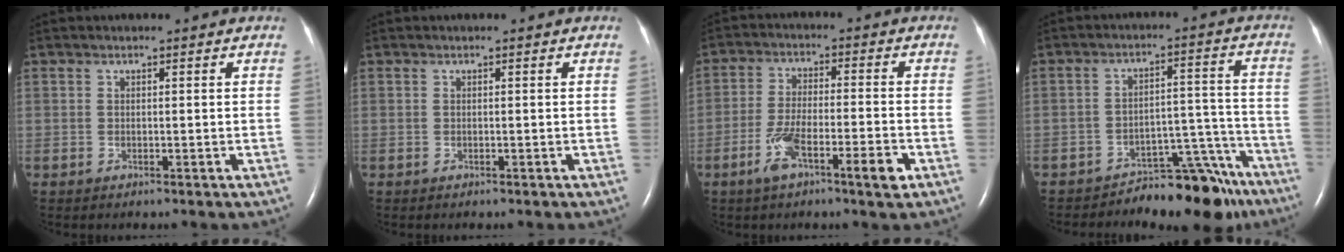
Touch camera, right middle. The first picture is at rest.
{"total": 0.0}
{"total": 8.3, "force": [-4.2, 1.1, 7.1], "torque": [-0.138, -0.002, -0.071]}
{"total": 10.6, "force": [-9.6, 3.2, 3.1], "torque": [-0.007, 0.061, -0.140]}